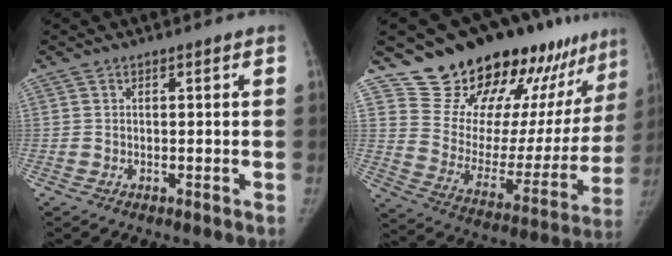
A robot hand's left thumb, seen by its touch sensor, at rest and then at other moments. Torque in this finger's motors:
{"motor_torque": [0.70, 0.83, 0.67, -2.09, 0.06]}